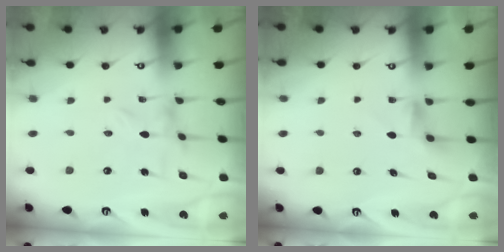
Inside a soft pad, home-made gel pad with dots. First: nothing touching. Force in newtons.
{"total": 4.0, "press": 3.9, "slide": 0.5}